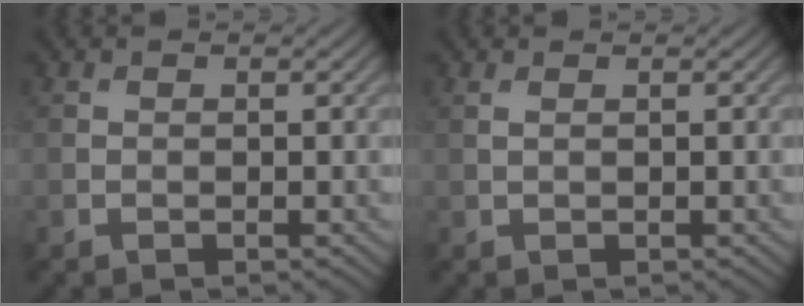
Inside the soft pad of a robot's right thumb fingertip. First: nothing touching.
{"total": 0.5, "force": [0.3, 0.1, 0.4], "torque": [-0.011, 0.003, 0.006]}